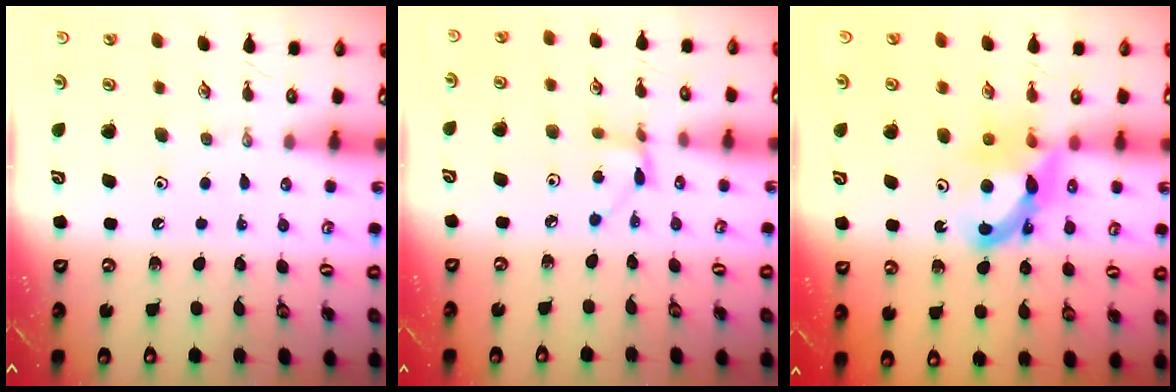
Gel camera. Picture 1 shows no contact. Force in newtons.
{"total": 3.3, "press": 3.3, "slide": 0.4}
{"total": 7.5, "press": 7.5, "slide": 0.4}